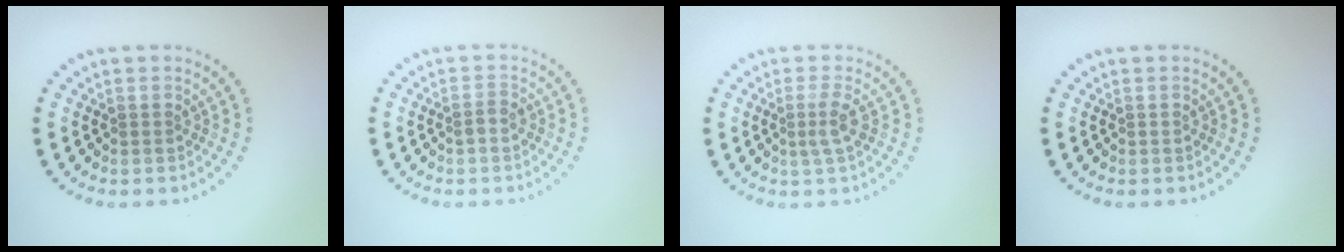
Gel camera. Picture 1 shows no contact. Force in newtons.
{"total": 1.1, "press": 0.9, "slide": 0.5}
{"total": 1.7, "press": 1.3, "slide": 1.2}
{"total": 0.0}